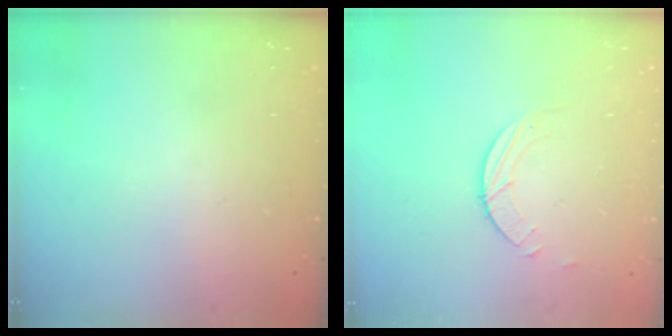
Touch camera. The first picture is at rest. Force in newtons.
{"total": 1.5, "press": 1.5, "slide": 0.1}